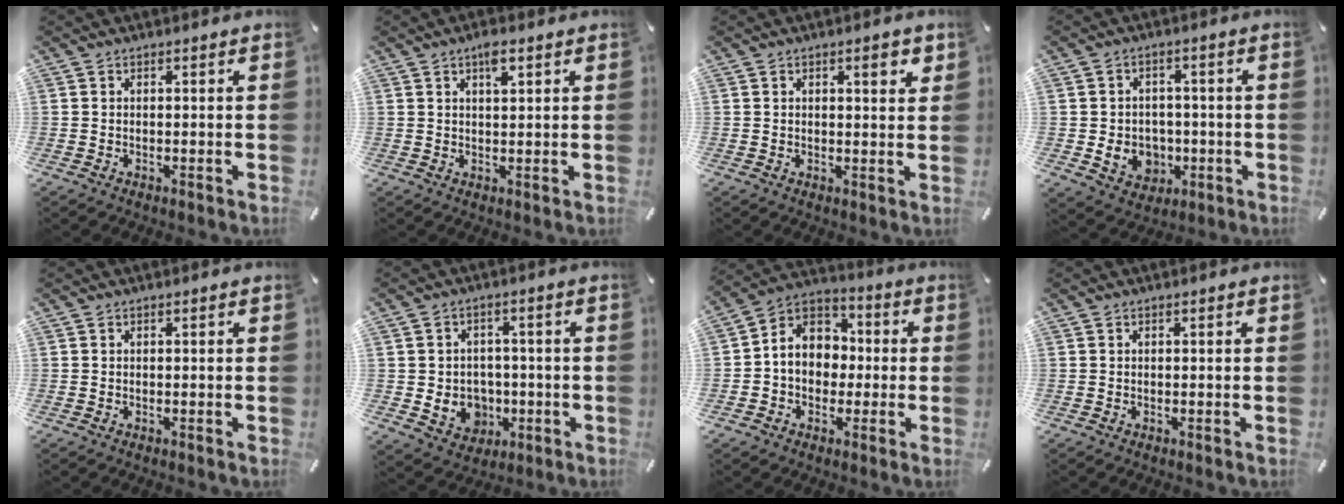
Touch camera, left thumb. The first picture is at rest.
{"total": 3.3, "force": [1.9, 1.1, 2.5], "torque": [-0.046, 0.002, 0.030]}
{"total": 3.6, "force": [1.8, 1.1, 2.9], "torque": [-0.036, -0.006, 0.024]}
{"total": 8.1, "force": [-1.7, 7.1, 3.6], "torque": [-0.062, 0.010, -0.029]}
{"total": 0.0}
{"total": 7.9, "force": [-1.1, 7.4, 2.8], "torque": [-0.063, 0.002, -0.013]}
{"total": 9.3, "force": [-0.6, 8.6, 3.6], "torque": [-0.094, 0.007, -0.014]}
{"total": 0.0}